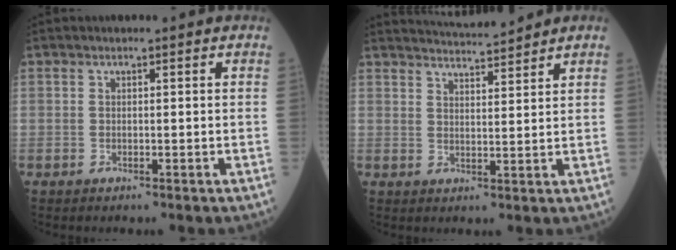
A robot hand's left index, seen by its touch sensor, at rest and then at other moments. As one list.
[{"total": 6.9, "force": [6.8, -0.6, 1.5], "torque": [-0.029, 0.009, 0.103]}]